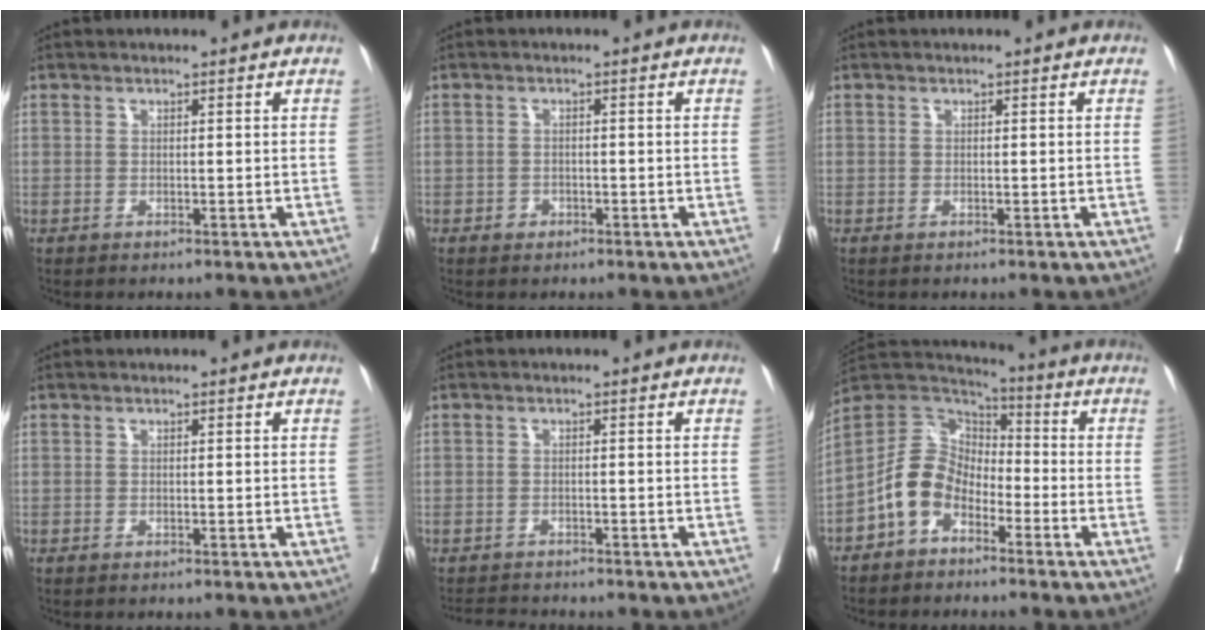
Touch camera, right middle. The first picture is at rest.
{"total": 1.1, "force": [-0.6, 0.8, 0.2], "torque": [-0.001, 0.003, -0.011]}
{"total": 0.0}
{"total": 0.0}
{"total": 2.9, "force": [-2.9, 0.2, 0.0], "torque": [0.003, -0.013, -0.047]}
{"total": 8.7, "force": [-4.2, 5.9, 4.7], "torque": [-0.101, 0.025, -0.087]}